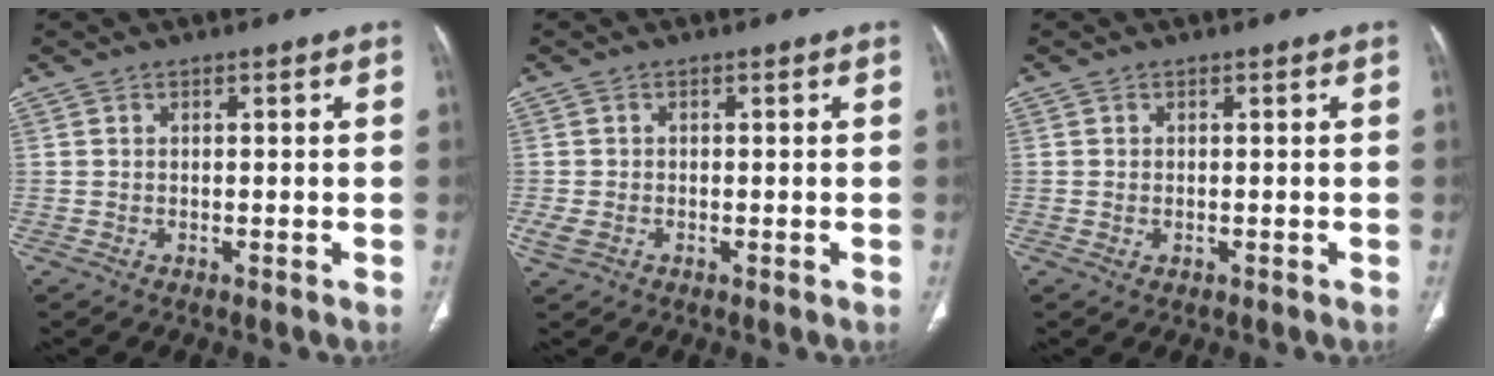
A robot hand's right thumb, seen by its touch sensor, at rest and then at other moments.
{"total": 2.3, "force": [-0.7, 1.6, 1.5], "torque": [-0.040, 0.000, -0.011]}
{"total": 0.7, "force": [-0.2, 0.5, 0.4], "torque": [-0.012, 0.002, 0.001]}